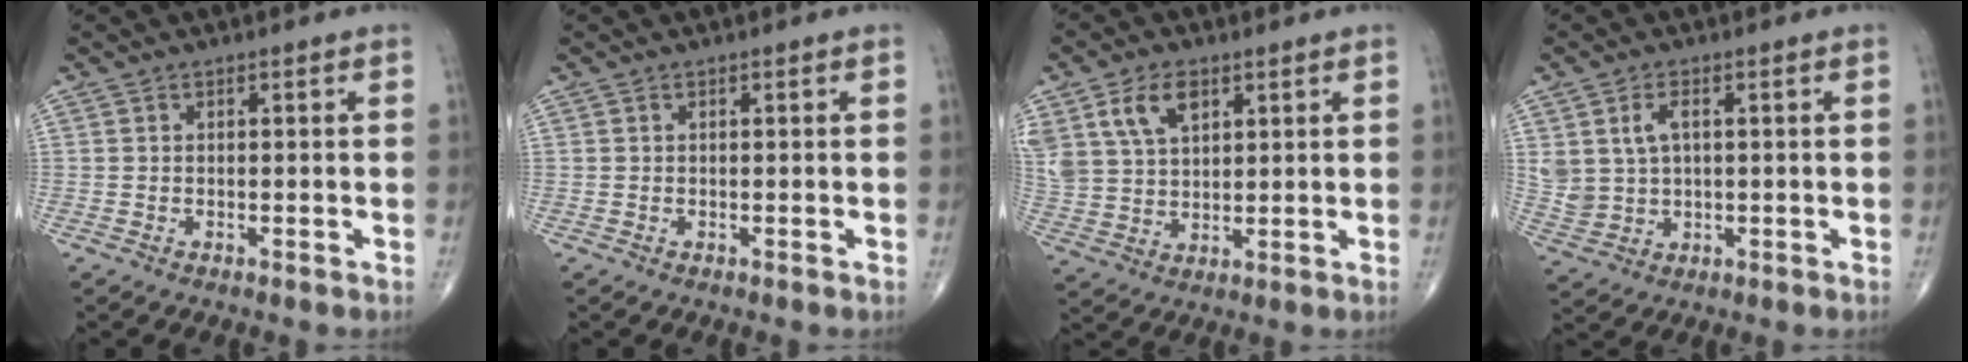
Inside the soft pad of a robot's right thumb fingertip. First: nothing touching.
{"total": 0.0}
{"total": 10.8, "force": [5.3, 6.7, 6.7], "torque": [-0.126, -0.011, 0.111]}
{"total": 6.4, "force": [1.8, 4.1, 4.6], "torque": [-0.088, -0.004, 0.044]}